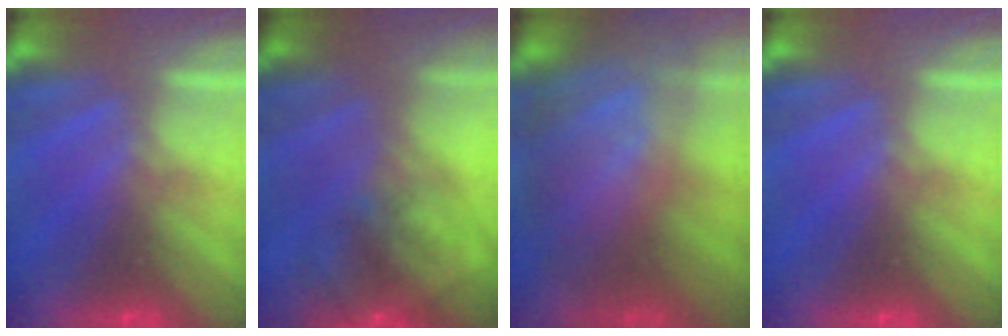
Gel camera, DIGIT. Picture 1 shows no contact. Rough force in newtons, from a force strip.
{"total": 7.6}
{"total": 7.5}
{"total": 0.0}